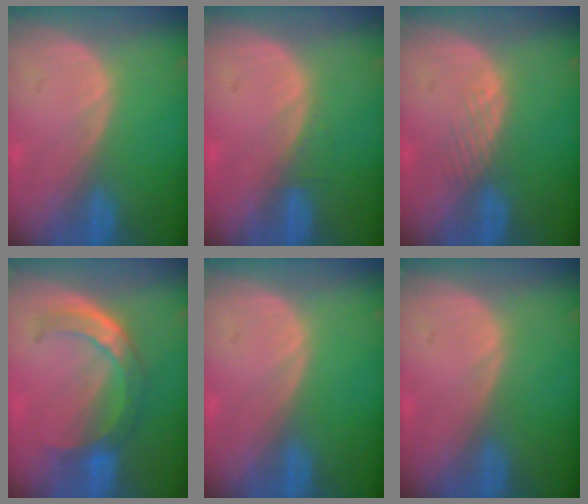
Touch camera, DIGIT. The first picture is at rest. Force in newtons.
{"total": 1.0, "press": 0.9, "slide": 0.3}
{"total": 1.8, "press": 1.8, "slide": 0.2}
{"total": 7.3, "press": 6.4, "slide": 3.5}
{"total": 0.0}
{"total": 0.0}